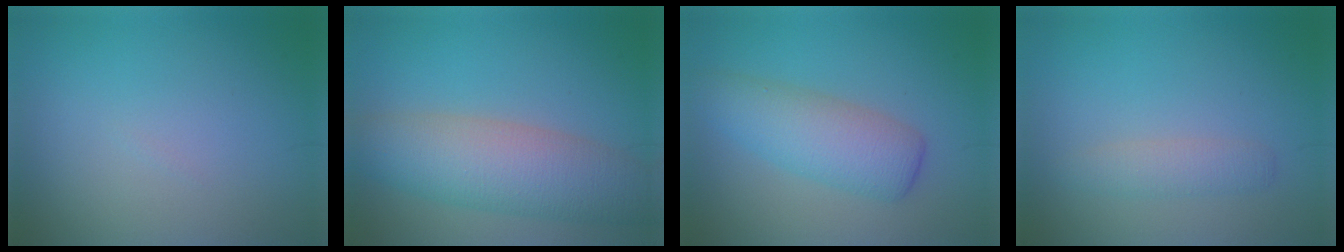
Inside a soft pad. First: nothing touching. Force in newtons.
{"total": 8.0, "press": 8.0, "slide": 0.4}
{"total": 5.1, "press": 5.1, "slide": 0.1}
{"total": 1.9, "press": 1.9, "slide": 0.1}